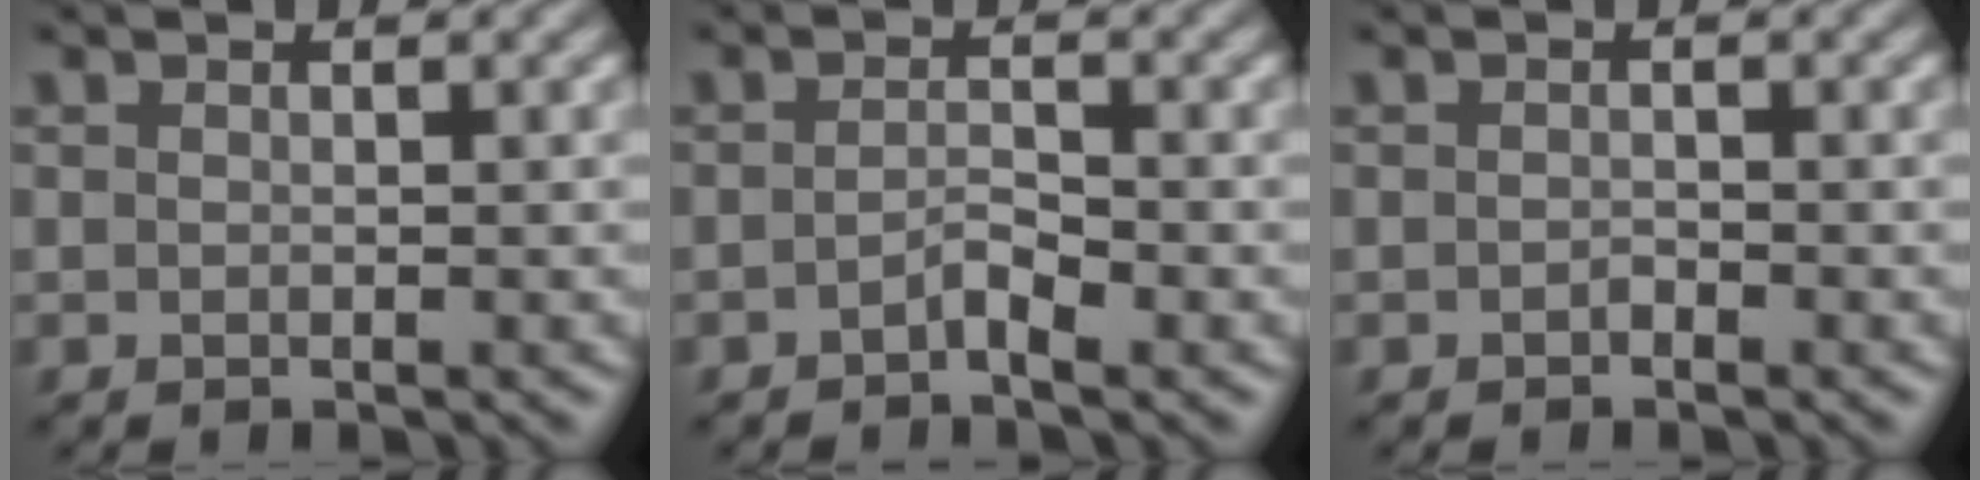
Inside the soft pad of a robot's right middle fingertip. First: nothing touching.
{"total": 1.4, "force": [-0.9, 0.3, 1.0], "torque": [-0.022, 0.005, -0.019]}
{"total": 0.6, "force": [-0.4, 0.3, 0.3], "torque": [-0.007, 0.000, -0.007]}